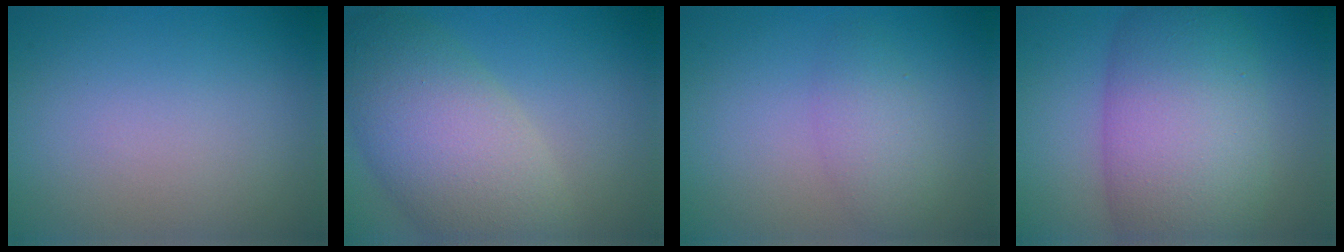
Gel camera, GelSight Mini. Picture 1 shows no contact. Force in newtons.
{"total": 8.7, "press": 8.7, "slide": 0.4}
{"total": 2.4, "press": 2.4, "slide": 0.1}
{"total": 10.7, "press": 10.7, "slide": 0.3}